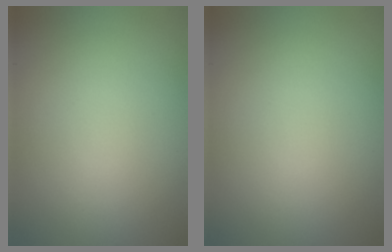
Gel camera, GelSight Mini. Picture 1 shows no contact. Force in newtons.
{"total": 0.0}